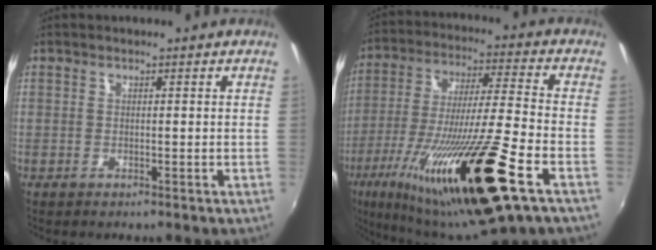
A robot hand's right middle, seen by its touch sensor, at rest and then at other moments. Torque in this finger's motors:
{"motor_torque": [1.25, -0.89, 1.05, 0.21]}